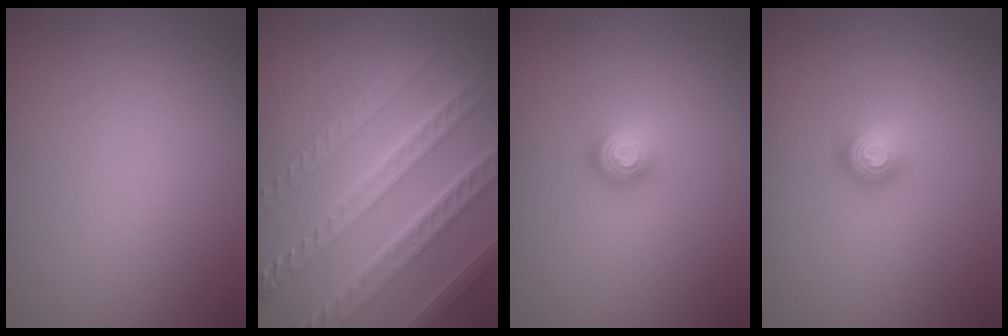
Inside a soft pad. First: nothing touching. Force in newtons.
{"total": 8.3, "press": 6.2, "slide": 5.5}
{"total": 1.9, "press": 1.4, "slide": 1.2}
{"total": 2.1, "press": 1.5, "slide": 1.5}